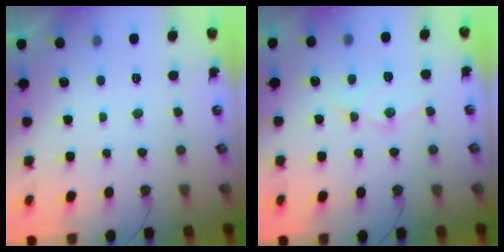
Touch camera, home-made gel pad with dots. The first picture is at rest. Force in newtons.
{"total": 11.0, "press": 11.0, "slide": 0.8}